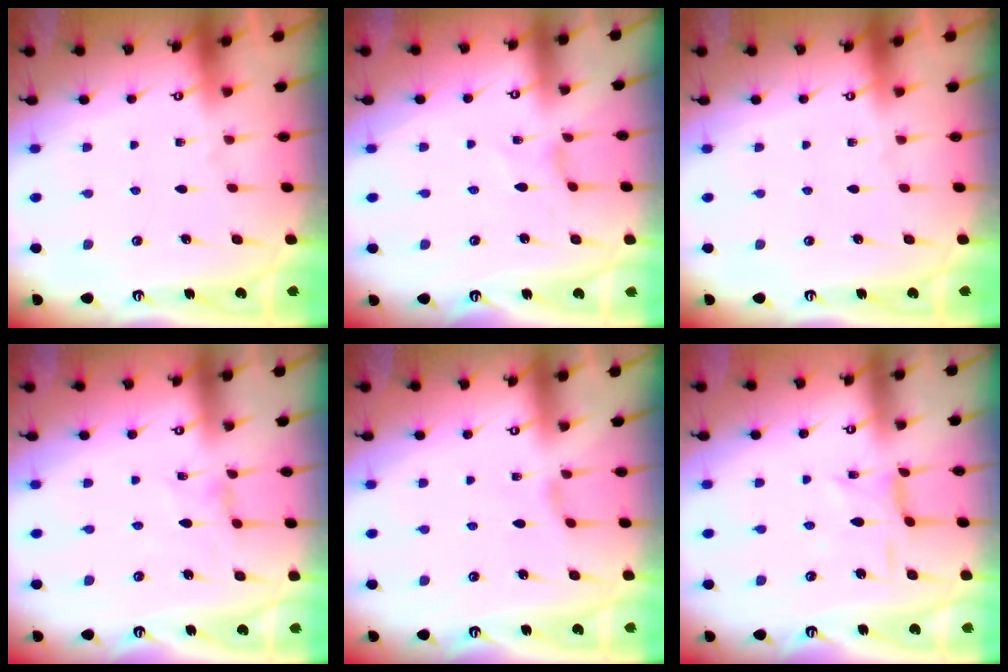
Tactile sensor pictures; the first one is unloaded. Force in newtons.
{"total": 0.0}
{"total": 0.0}
{"total": 0.0}
{"total": 1.9, "press": 1.8, "slide": 0.5}
{"total": 2.3, "press": 2.3, "slide": 0.2}